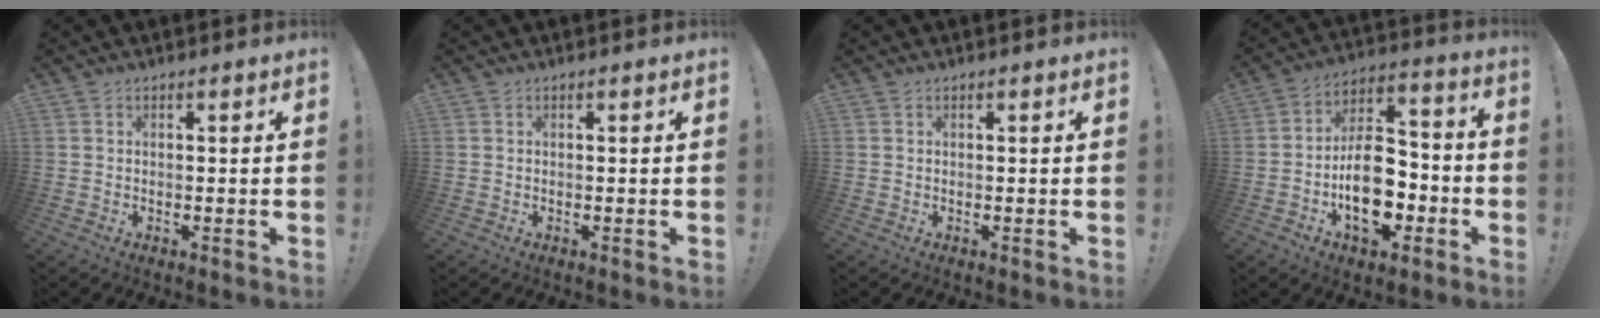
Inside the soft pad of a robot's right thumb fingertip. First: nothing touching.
{"total": 0.0}
{"total": 0.0}
{"total": 17.4, "force": [-5.9, 10.5, 12.5], "torque": [-0.205, 0.043, -0.089]}